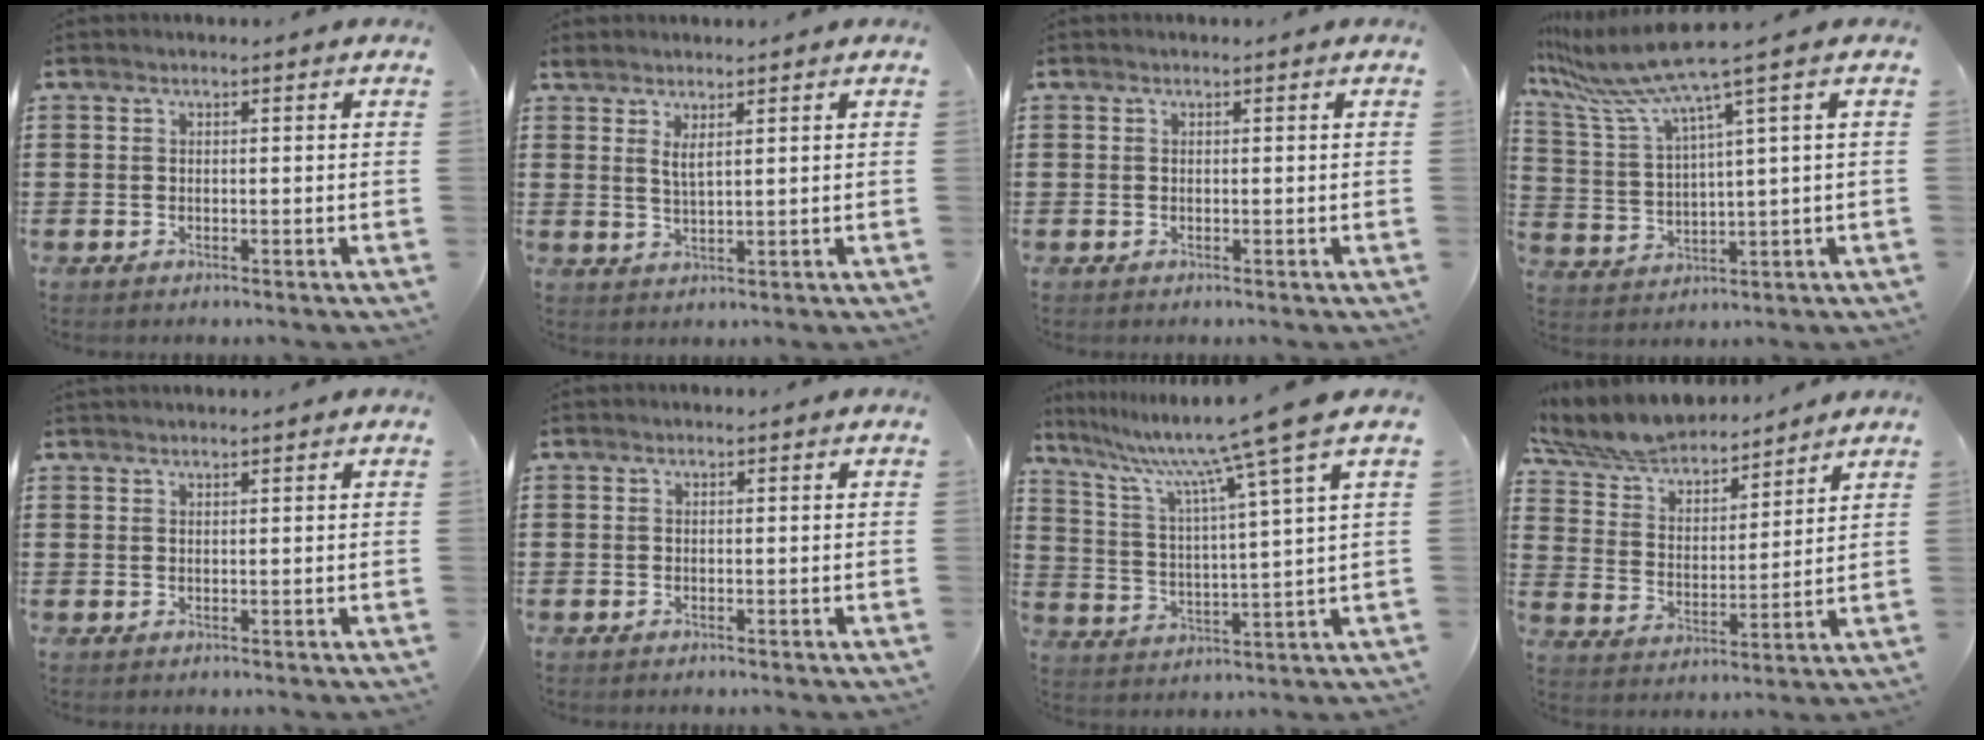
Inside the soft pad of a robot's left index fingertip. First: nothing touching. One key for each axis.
{"total": 2.4, "fx": 1.5, "fy": 0.4, "fz": 1.8, "tx": -0.039, "ty": 0.003, "tz": 0.027}
{"total": 0.0}
{"total": 7.8, "fx": 5.7, "fy": -0.8, "fz": 5.3, "tx": -0.143, "ty": -0.047, "tz": 0.089}
{"total": 1.0, "fx": 0.9, "fy": -0.1, "fz": 0.3, "tx": -0.006, "ty": -0.002, "tz": 0.019}
{"total": 0.0}
{"total": 10.1, "fx": 7.7, "fy": -1.4, "fz": 6.4, "tx": -0.153, "ty": -0.047, "tz": 0.117}
{"total": 7.2, "fx": 6.9, "fy": 1.4, "fz": 1.9, "tx": -0.070, "ty": -0.038, "tz": 0.120}